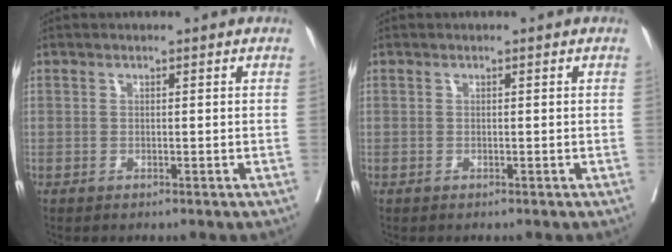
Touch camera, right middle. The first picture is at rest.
{"total": 0.0}